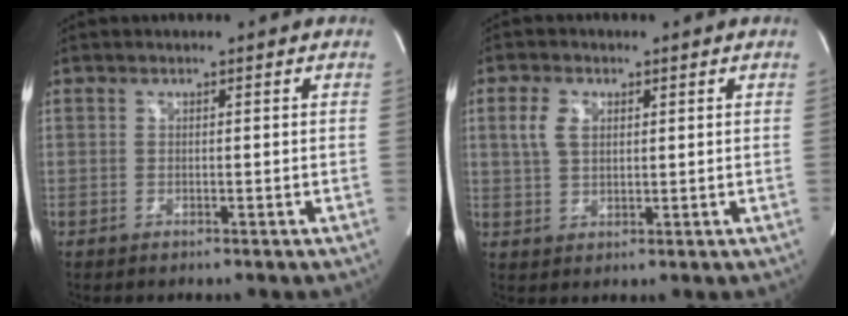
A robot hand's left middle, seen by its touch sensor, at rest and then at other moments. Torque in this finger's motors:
{"motor_torque": [0.54, -0.04, 0.03, 0.02]}